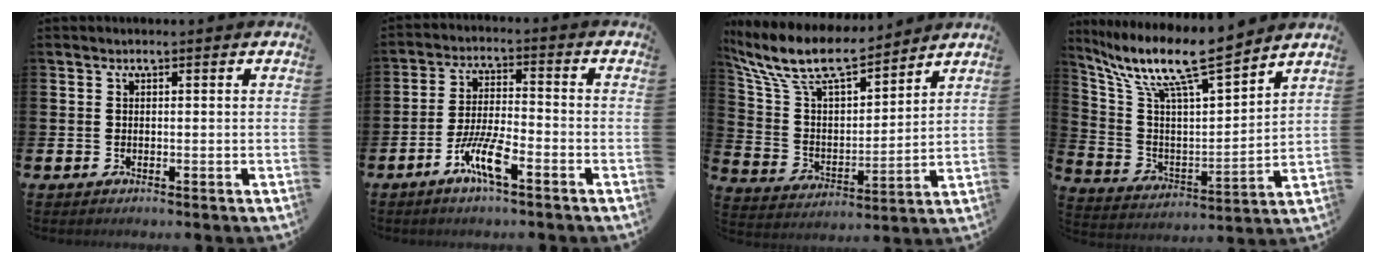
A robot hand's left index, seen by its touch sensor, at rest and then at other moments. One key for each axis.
{"total": 6.5, "fx": -3.3, "fy": 1.2, "fz": 5.5, "tx": -0.117, "ty": -0.005, "tz": -0.063}
{"total": 10.8, "fx": 9.5, "fy": 2.7, "fz": 4.5, "tx": -0.132, "ty": -0.056, "tz": 0.164}
{"total": 11.0, "fx": 9.5, "fy": 1.3, "fz": 5.4, "tx": -0.138, "ty": -0.064, "tz": 0.157}